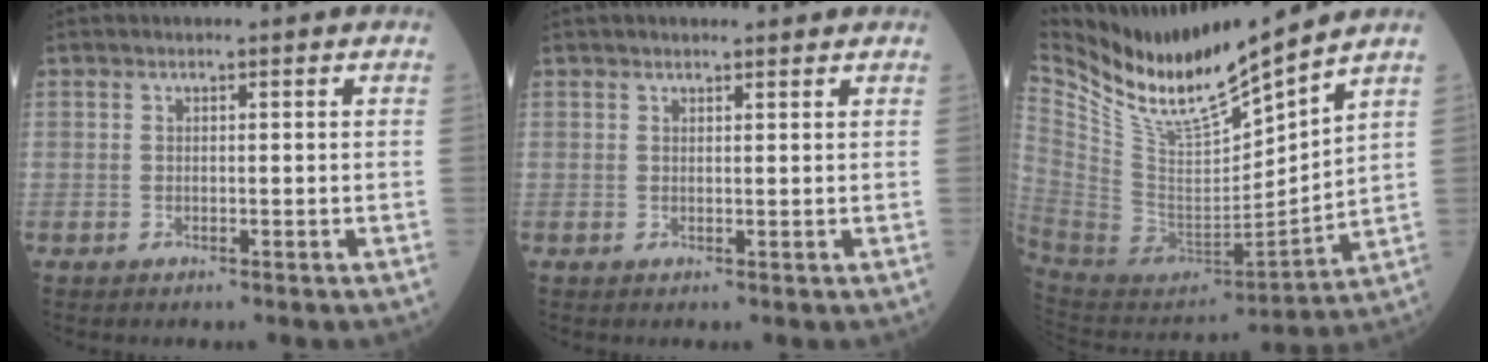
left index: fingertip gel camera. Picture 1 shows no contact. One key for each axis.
{"total": 3.2, "fx": 2.8, "fy": 0.7, "fz": 1.3, "tx": -0.015, "ty": 0.022, "tz": 0.035}
{"total": 14.6, "fx": 12.8, "fy": 1.0, "fz": 7.1, "tx": -0.142, "ty": -0.022, "tz": 0.261}